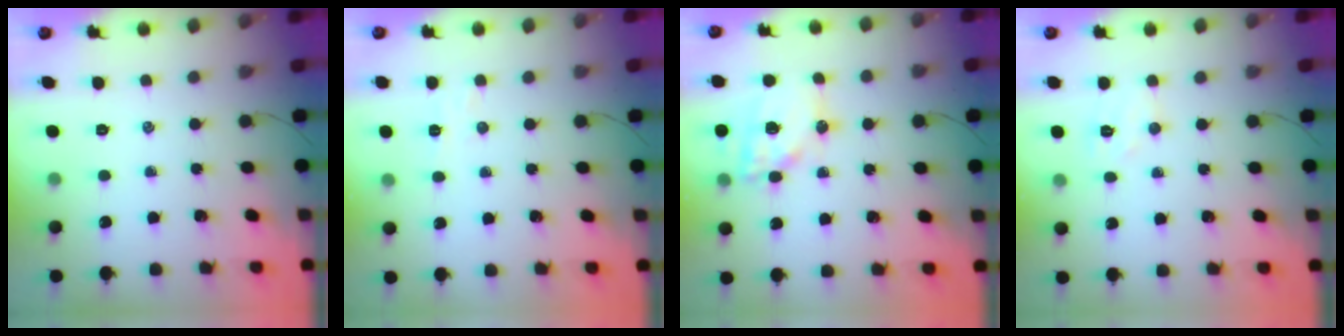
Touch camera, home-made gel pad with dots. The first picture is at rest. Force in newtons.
{"total": 2.9, "press": 2.9, "slide": 0.7}
{"total": 15.5, "press": 15.1, "slide": 3.5}
{"total": 5.7, "press": 5.6, "slide": 1.1}